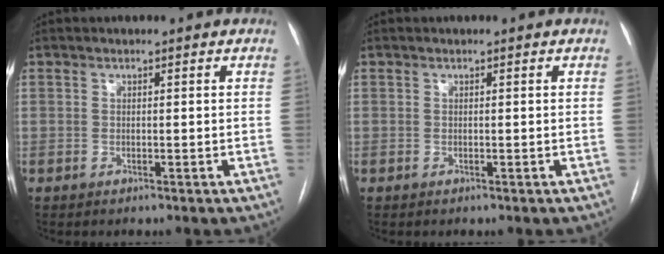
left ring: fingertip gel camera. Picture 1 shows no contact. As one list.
[{"total": 0.0}]